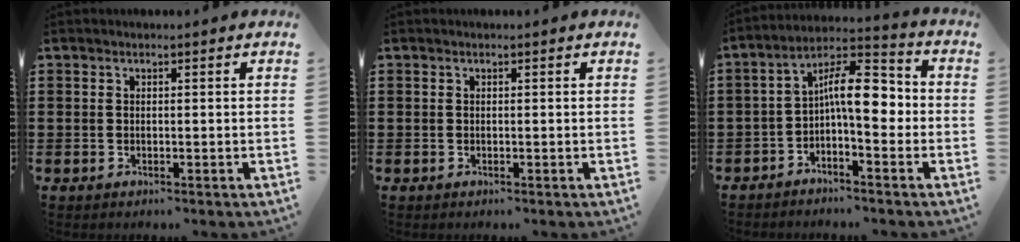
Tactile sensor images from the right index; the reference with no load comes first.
{"total": 0.0}
{"total": 8.9, "force": [-0.3, 3.0, 8.3], "torque": [-0.146, 0.005, -0.009]}